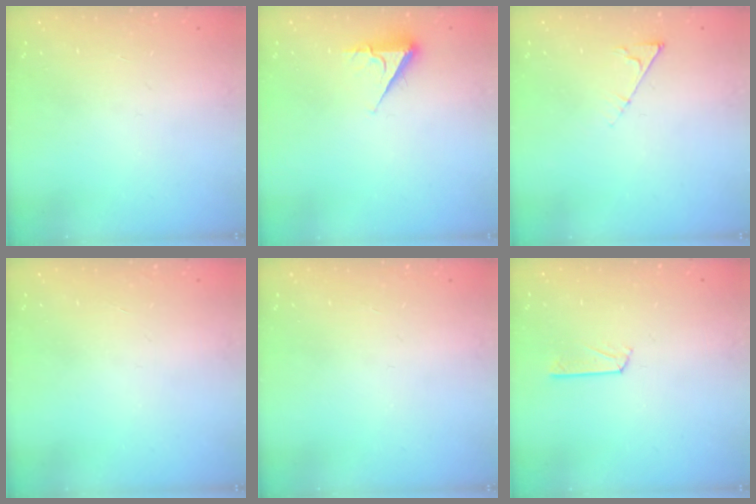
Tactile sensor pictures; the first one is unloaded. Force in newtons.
{"total": 4.4, "press": 4.3, "slide": 0.8}
{"total": 4.5, "press": 4.5, "slide": 0.5}
{"total": 0.0}
{"total": 0.0}
{"total": 3.4, "press": 3.3, "slide": 0.3}